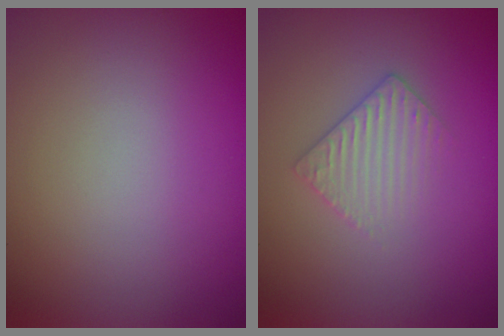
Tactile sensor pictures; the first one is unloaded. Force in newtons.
{"total": 2.2, "press": 2.2, "slide": 0.5}